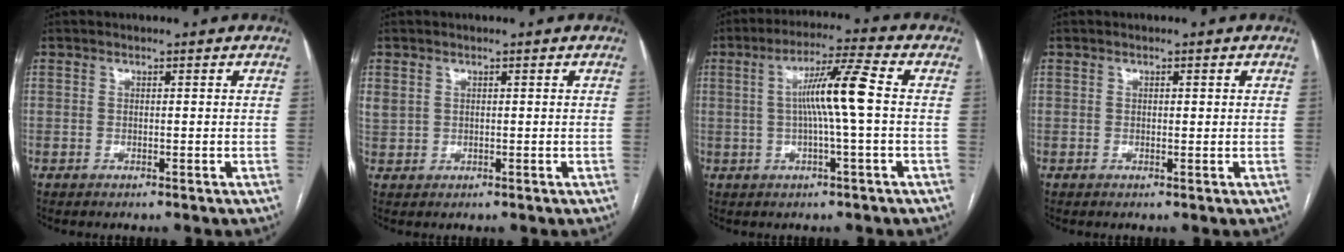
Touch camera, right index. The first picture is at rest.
{"total": 2.2, "force": [0.9, 1.8, 0.9], "torque": [-0.026, 0.014, 0.028]}
{"total": 8.7, "force": [0.3, -0.6, 8.6], "torque": [-0.156, 0.012, 0.004]}
{"total": 0.7, "force": [0.2, 0.3, 0.6], "torque": [-0.008, 0.001, 0.003]}